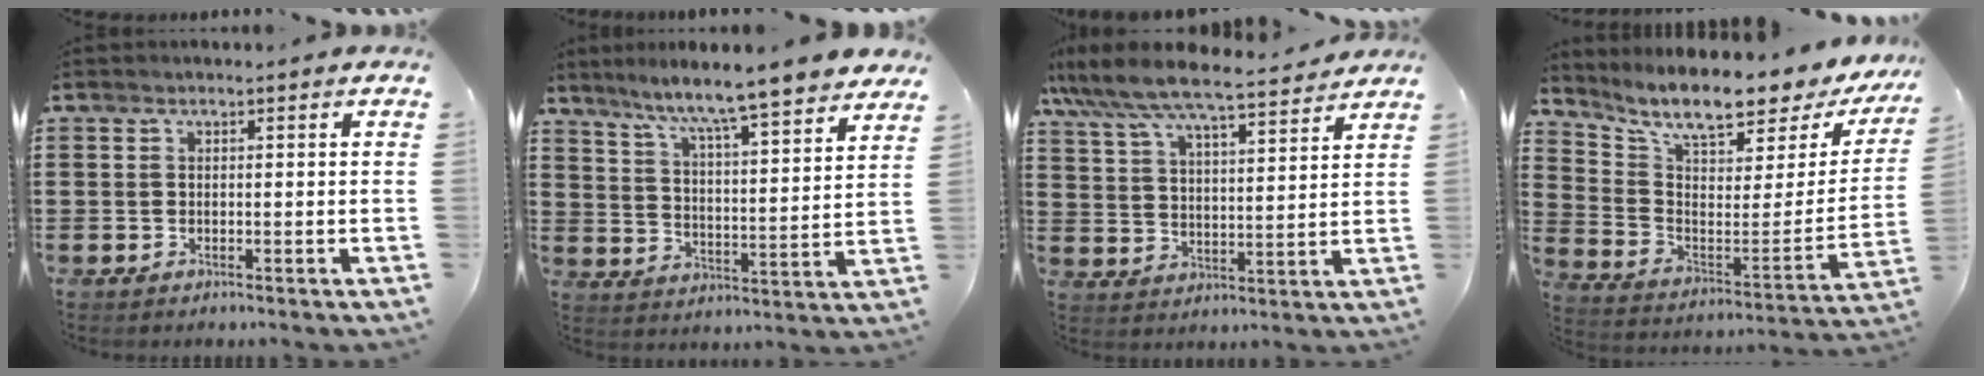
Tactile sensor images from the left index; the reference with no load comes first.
{"total": 7.2, "force": [6.5, -0.7, 2.8], "torque": [-0.075, -0.053, 0.103]}
{"total": 6.8, "force": [6.3, 0.4, 2.5], "torque": [-0.077, -0.039, 0.106]}
{"total": 9.3, "force": [7.8, 1.2, 4.9], "torque": [-0.115, -0.070, 0.127]}